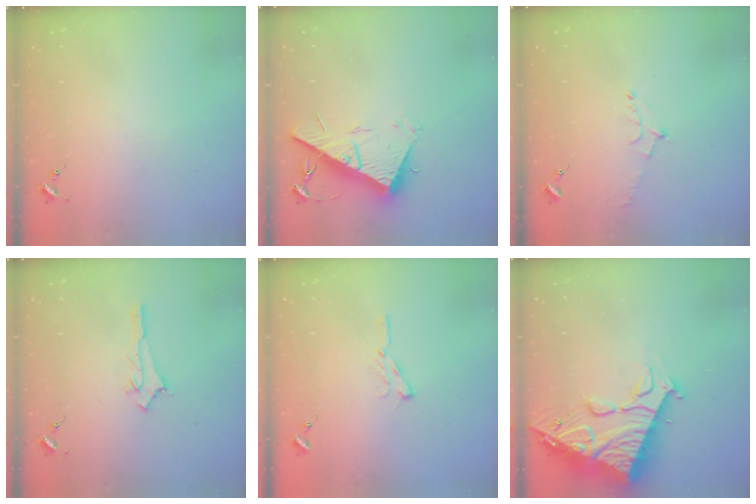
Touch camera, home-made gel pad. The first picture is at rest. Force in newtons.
{"total": 17.5, "press": 17.5, "slide": 0.4}
{"total": 5.6, "press": 5.5, "slide": 1.0}
{"total": 2.8, "press": 2.8, "slide": 0.3}
{"total": 5.8, "press": 5.8, "slide": 0.6}
{"total": 23.0, "press": 22.9, "slide": 2.5}